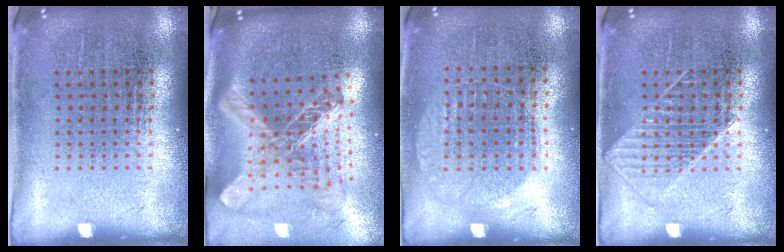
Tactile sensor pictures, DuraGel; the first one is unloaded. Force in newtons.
{"total": 2.8, "press": 2.1, "slide": 1.9}
{"total": 1.0, "press": 0.9, "slide": 0.4}
{"total": 1.5, "press": 1.5, "slide": 0.3}